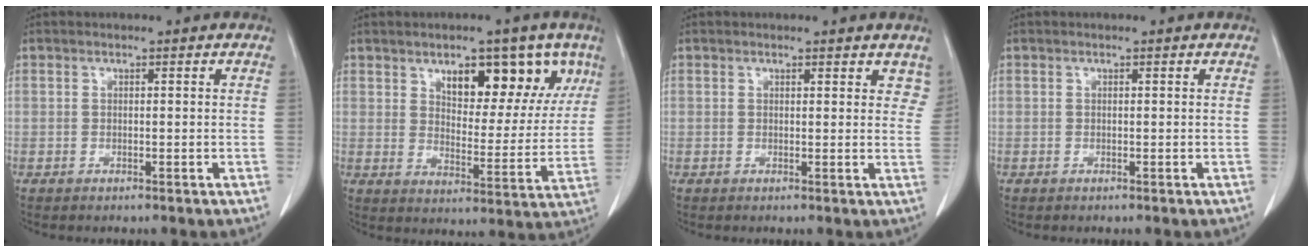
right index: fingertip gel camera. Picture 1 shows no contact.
{"total": 11.7, "force": [6.7, 5.3, 8.0], "torque": [-0.095, 0.003, 0.101]}
{"total": 3.5, "force": [2.9, 1.5, 1.3], "torque": [0.008, -0.005, 0.020]}
{"total": 0.0}